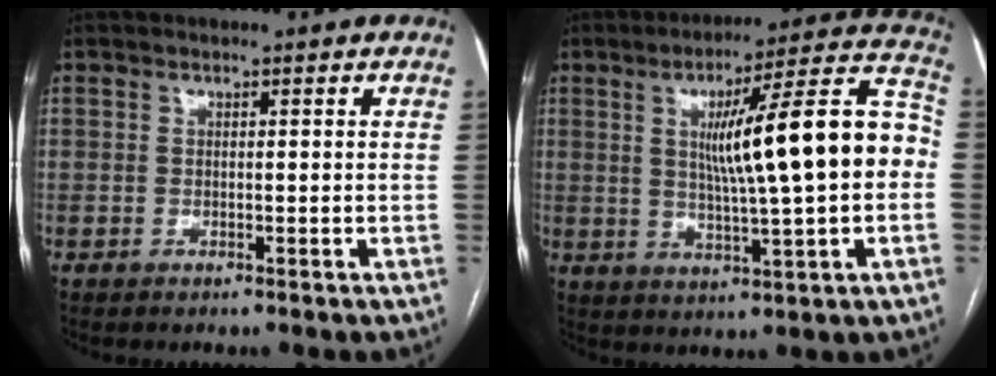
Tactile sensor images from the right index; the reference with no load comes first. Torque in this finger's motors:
{"motor_torque": [1.52, 0.53, 1.05, 0.21]}